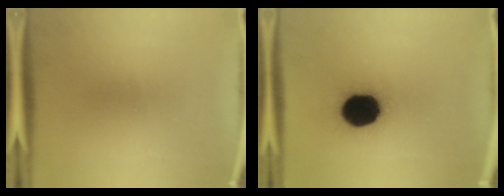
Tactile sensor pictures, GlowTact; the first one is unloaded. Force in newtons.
{"total": 18.5}